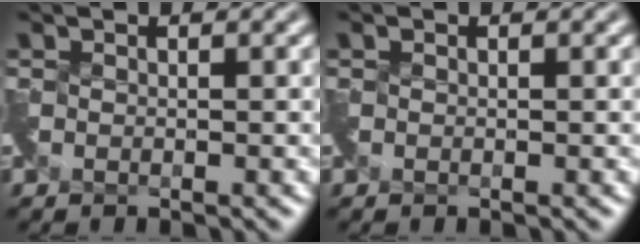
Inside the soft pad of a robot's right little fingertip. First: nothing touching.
{"total": 0.0}